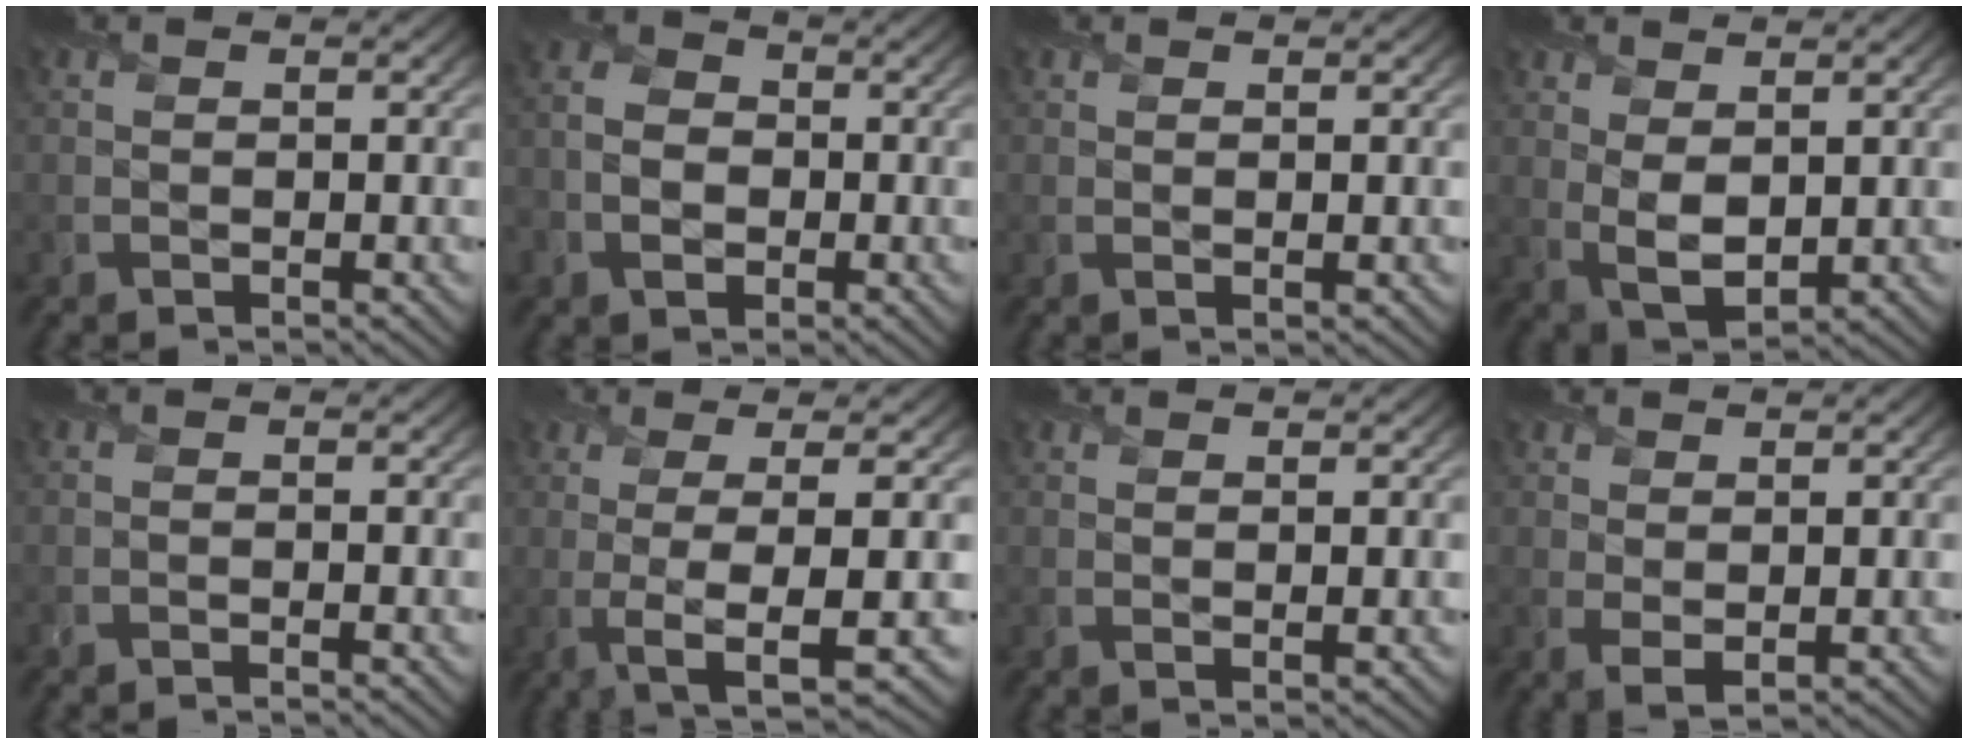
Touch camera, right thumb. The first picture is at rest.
{"total": 4.7, "force": [-1.3, 3.7, 2.5], "torque": [-0.049, -0.007, -0.033]}
{"total": 1.0, "force": [0.3, 0.1, 1.0], "torque": [-0.022, 0.004, 0.004]}
{"total": 4.5, "force": [1.3, 2.4, 3.6], "torque": [-0.088, -0.004, 0.030]}
{"total": 1.0, "force": [-0.5, 0.1, 0.8], "torque": [-0.006, 0.000, -0.018]}
{"total": 7.3, "force": [-0.4, 1.3, 7.2], "torque": [-0.119, 0.005, -0.003]}
{"total": 1.4, "force": [0.5, 0.2, 1.3], "torque": [-0.028, 0.006, 0.007]}
{"total": 1.9, "force": [0.8, 0.7, 1.6], "torque": [-0.038, -0.005, 0.019]}